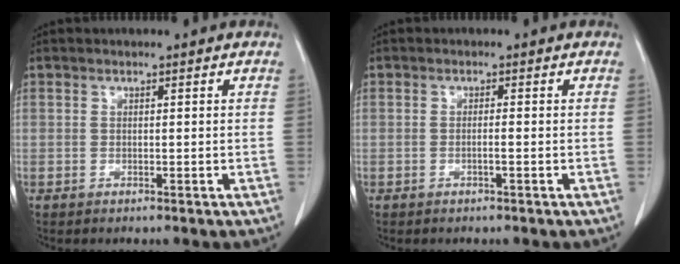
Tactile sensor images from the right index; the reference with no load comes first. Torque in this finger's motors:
{"motor_torque": [-0.23, 0.03, -0.02, -0.01]}